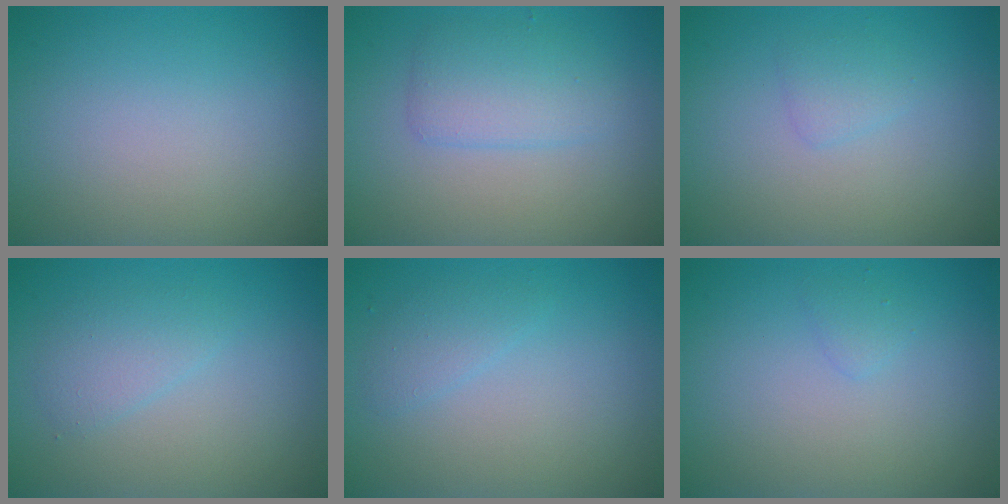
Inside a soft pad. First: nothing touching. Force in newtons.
{"total": 2.9, "press": 2.9, "slide": 0.2}
{"total": 1.1, "press": 1.1, "slide": 0.0}
{"total": 1.8, "press": 1.8, "slide": 0.2}
{"total": 1.3, "press": 1.3, "slide": 0.0}
{"total": 0.7, "press": 0.7, "slide": 0.1}